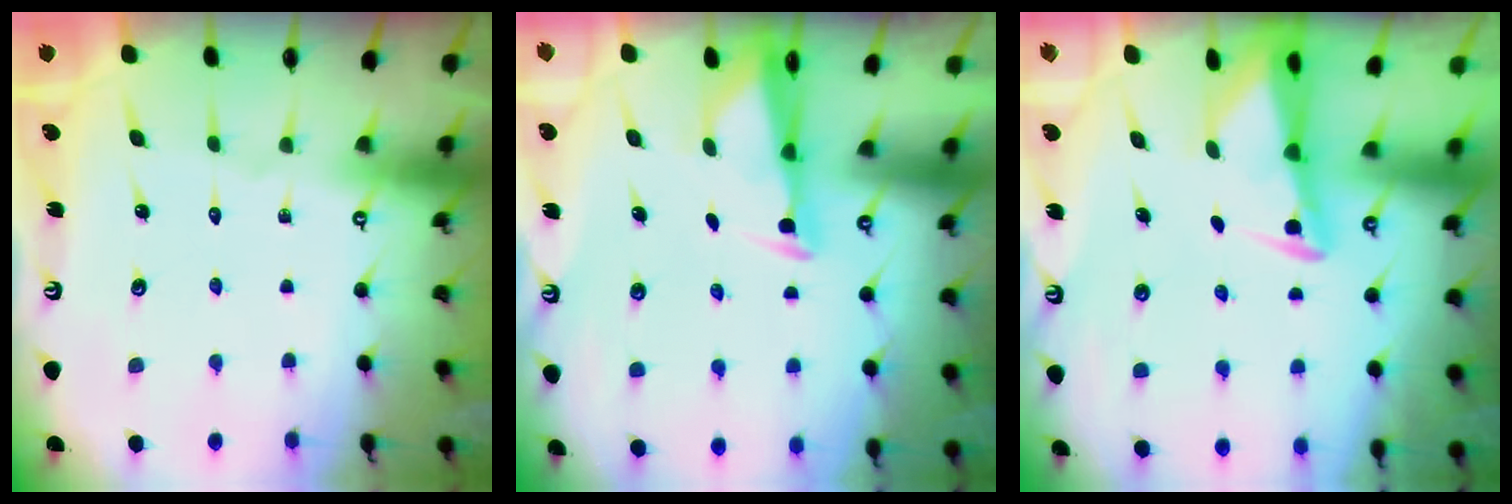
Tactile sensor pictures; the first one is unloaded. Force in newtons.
{"total": 2.9, "press": 2.8, "slide": 0.7}
{"total": 2.5, "press": 2.5, "slide": 0.2}